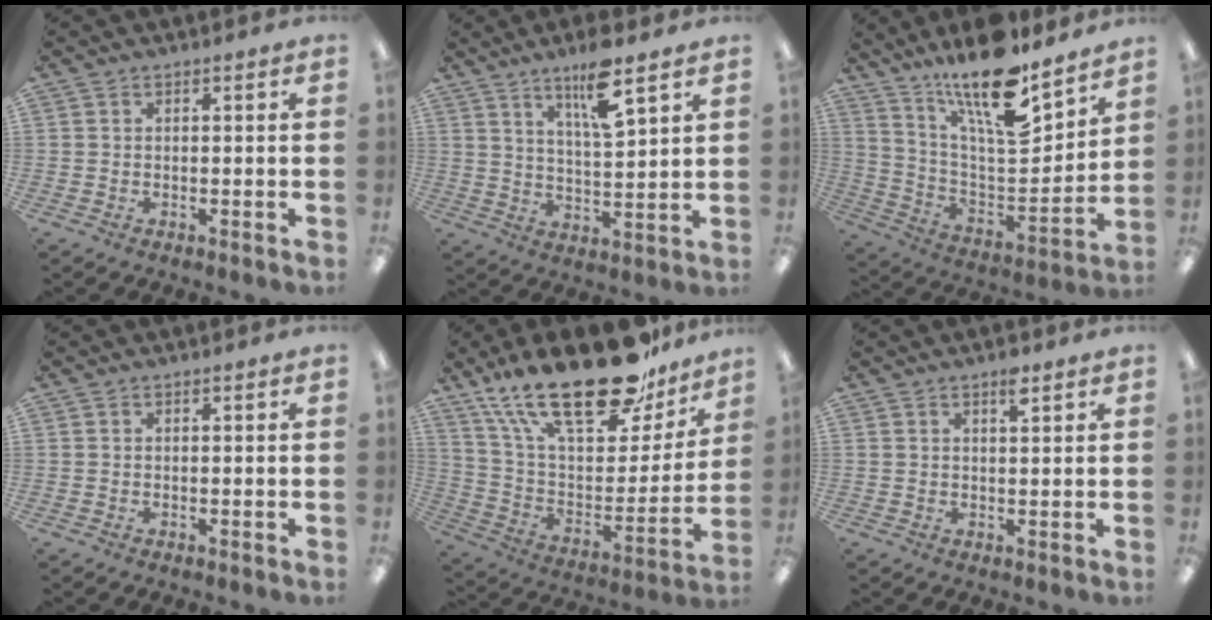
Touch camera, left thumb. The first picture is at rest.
{"total": 10.6, "force": [7.2, 2.4, 7.3], "torque": [-0.120, -0.037, 0.119]}
{"total": 19.3, "force": [15.0, 5.1, 11.1], "torque": [-0.203, -0.108, 0.258]}
{"total": 0.0}
{"total": 29.5, "force": [20.2, 11.5, 18.1], "torque": [-0.310, -0.123, 0.347]}
{"total": 3.1, "force": [2.2, 0.9, 2.0], "torque": [-0.020, -0.009, 0.033]}